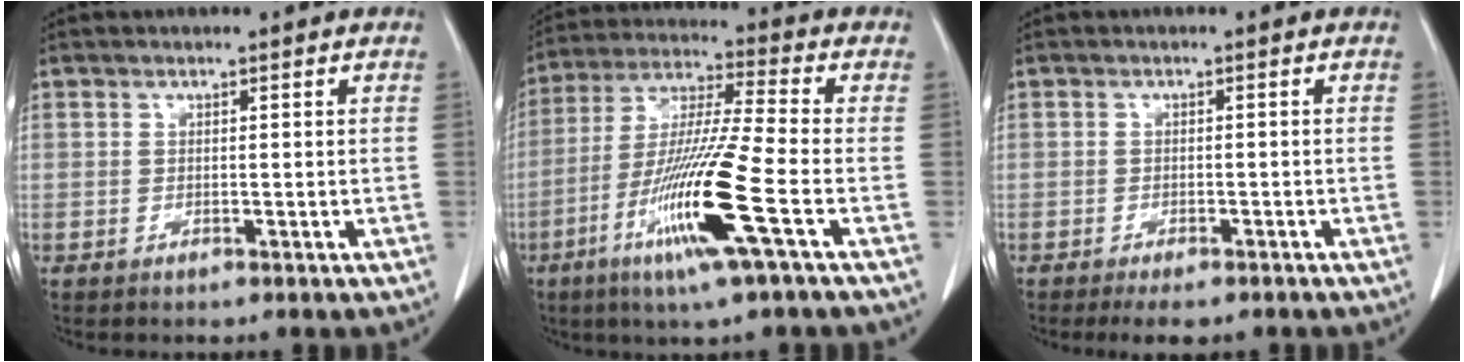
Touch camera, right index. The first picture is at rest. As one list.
[{"total": 15.4, "force": [-5.8, -0.9, 14.2], "torque": [-0.289, -0.023, -0.114]}, {"total": 4.2, "force": [-3.3, 1.5, 2.2], "torque": [-0.020, -0.004, -0.043]}]